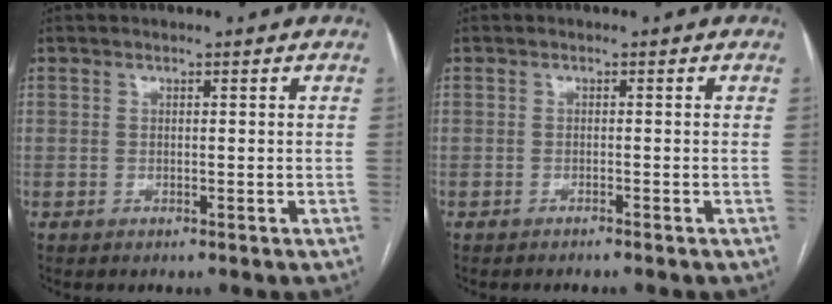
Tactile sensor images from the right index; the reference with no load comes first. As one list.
[{"total": 1.0, "force": [-0.9, -0.2, 0.4], "torque": [-0.009, 0.002, -0.014]}]